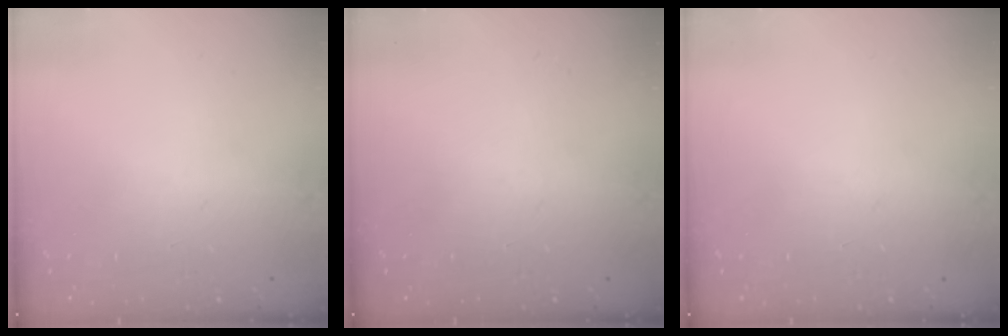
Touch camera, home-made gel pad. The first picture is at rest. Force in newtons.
{"total": 0.0}
{"total": 0.0}